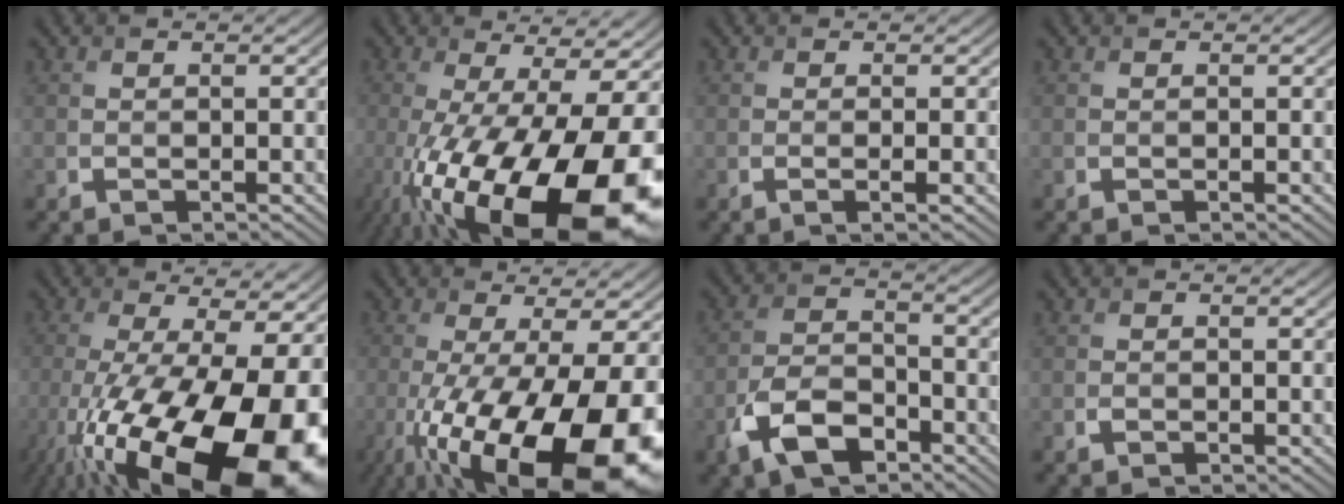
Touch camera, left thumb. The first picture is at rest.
{"total": 21.2, "force": [-8.5, 7.2, 18.0], "torque": [-0.280, -0.048, -0.122]}
{"total": 1.7, "force": [-0.2, 0.4, 1.6], "torque": [-0.025, -0.001, -0.007]}
{"total": 0.0}
{"total": 21.8, "force": [-9.7, 7.3, 18.1], "torque": [-0.283, -0.057, -0.138]}
{"total": 19.3, "force": [-7.5, 6.2, 16.7], "torque": [-0.275, -0.038, -0.110]}
{"total": 7.5, "force": [-4.5, 4.0, 4.5], "torque": [-0.092, -0.001, -0.097]}
{"total": 0.6, "force": [-0.3, 0.4, 0.3], "torque": [-0.006, -0.001, -0.003]}